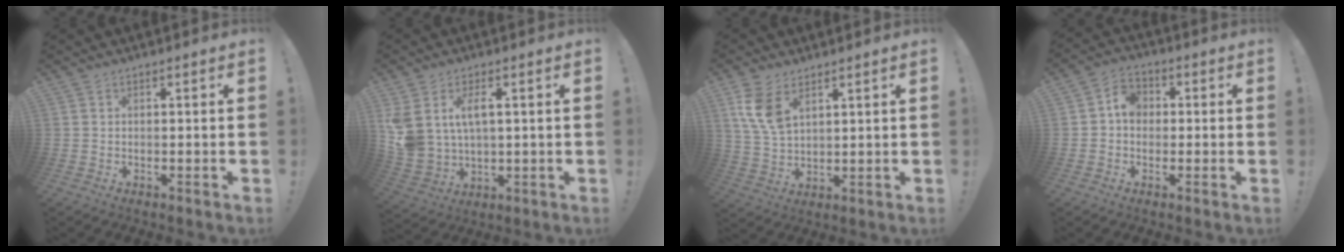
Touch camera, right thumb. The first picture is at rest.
{"total": 8.5, "force": [3.6, 5.2, 5.7], "torque": [-0.112, -0.017, 0.068]}
{"total": 9.0, "force": [4.8, 4.9, 5.8], "torque": [-0.113, -0.021, 0.089]}
{"total": 5.9, "force": [-0.2, 4.9, 3.3], "torque": [-0.049, 0.014, -0.004]}